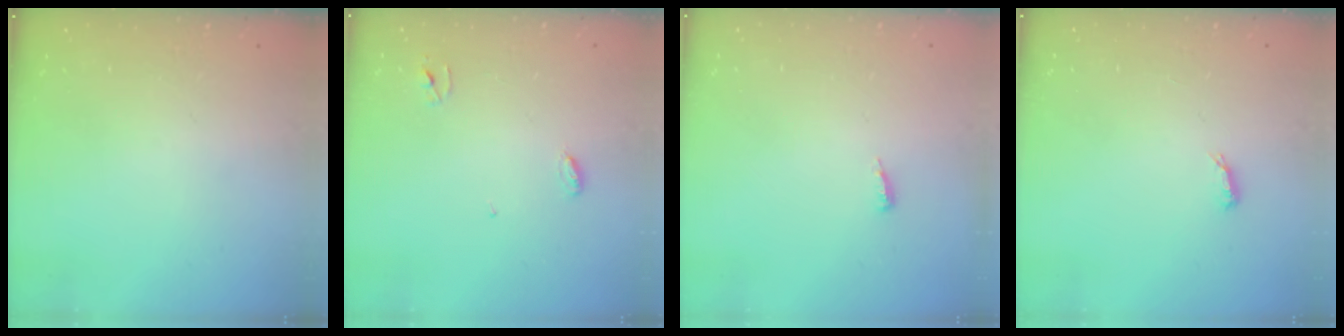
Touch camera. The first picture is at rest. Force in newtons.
{"total": 3.4, "press": 3.4, "slide": 0.3}
{"total": 2.9, "press": 2.9, "slide": 0.4}
{"total": 4.2, "press": 4.2, "slide": 0.7}